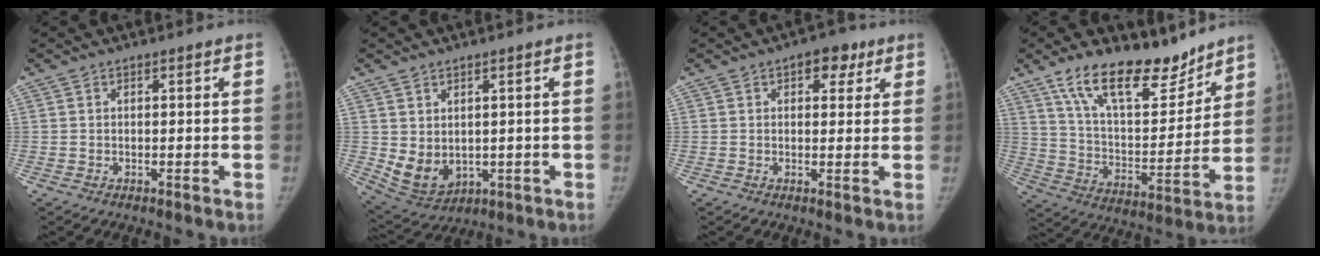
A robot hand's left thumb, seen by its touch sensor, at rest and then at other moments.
{"total": 7.5, "force": [0.0, 5.7, 4.9], "torque": [-0.071, -0.016, 0.027]}
{"total": 5.1, "force": [2.5, 3.1, 3.1], "torque": [-0.010, -0.004, 0.024]}
{"total": 19.3, "force": [14.1, 8.0, 10.5], "torque": [-0.132, -0.080, 0.244]}